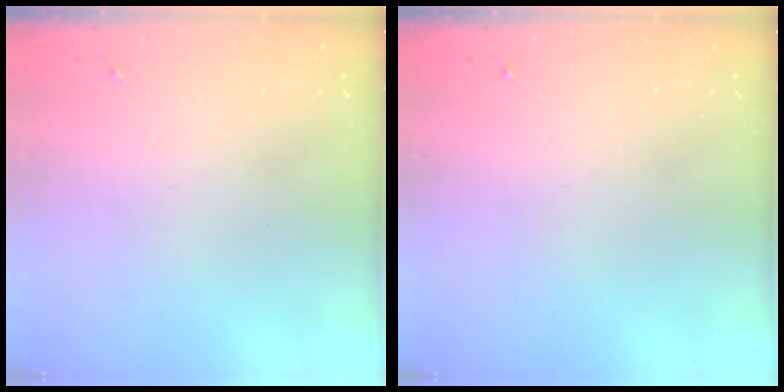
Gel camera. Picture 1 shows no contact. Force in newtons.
{"total": 0.0}